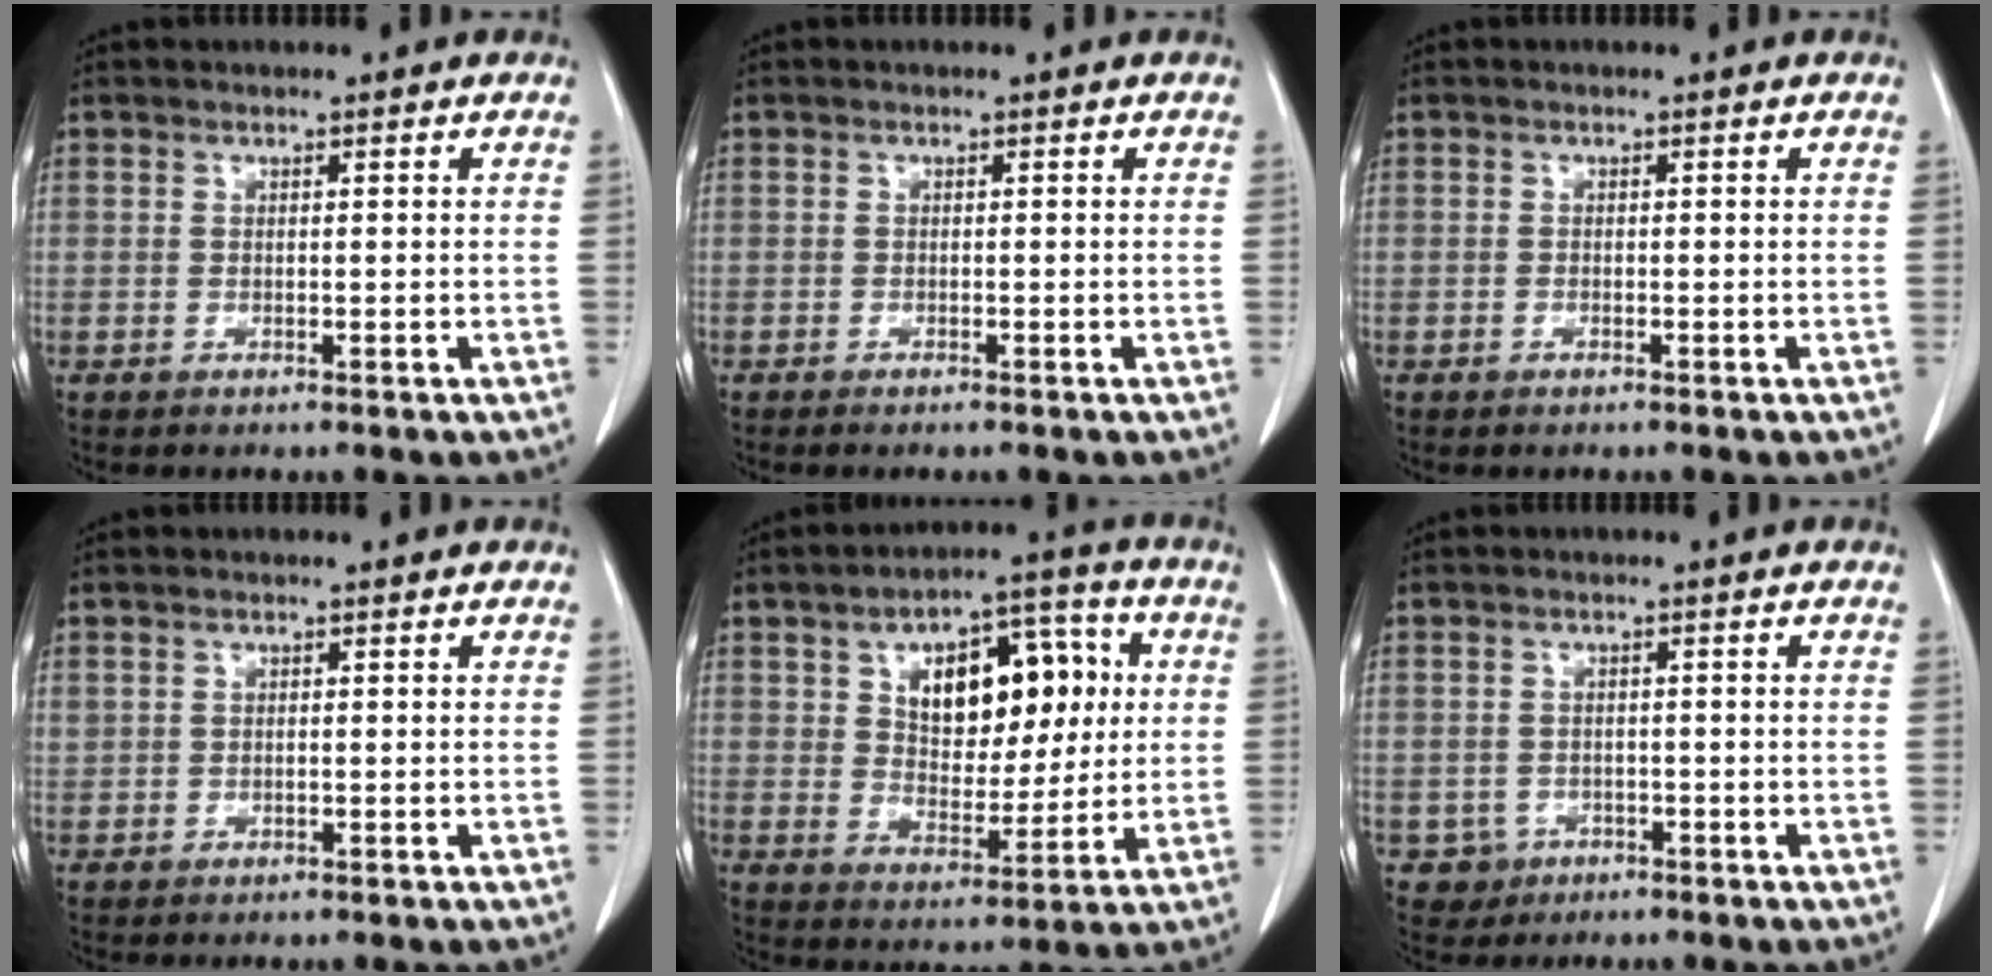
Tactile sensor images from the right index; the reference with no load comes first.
{"total": 1.0, "force": [-0.8, 0.1, 0.5], "torque": [-0.012, -0.003, -0.010]}
{"total": 0.6, "force": [-0.5, 0.2, 0.3], "torque": [-0.009, -0.001, -0.005]}
{"total": 1.1, "force": [0.2, 0.9, 0.5], "torque": [-0.015, 0.010, 0.011]}
{"total": 13.9, "force": [3.5, 7.7, 11.1], "torque": [-0.164, 0.029, 0.062]}
{"total": 3.1, "force": [-1.3, 2.9, 0.0], "torque": [0.007, 0.011, -0.015]}